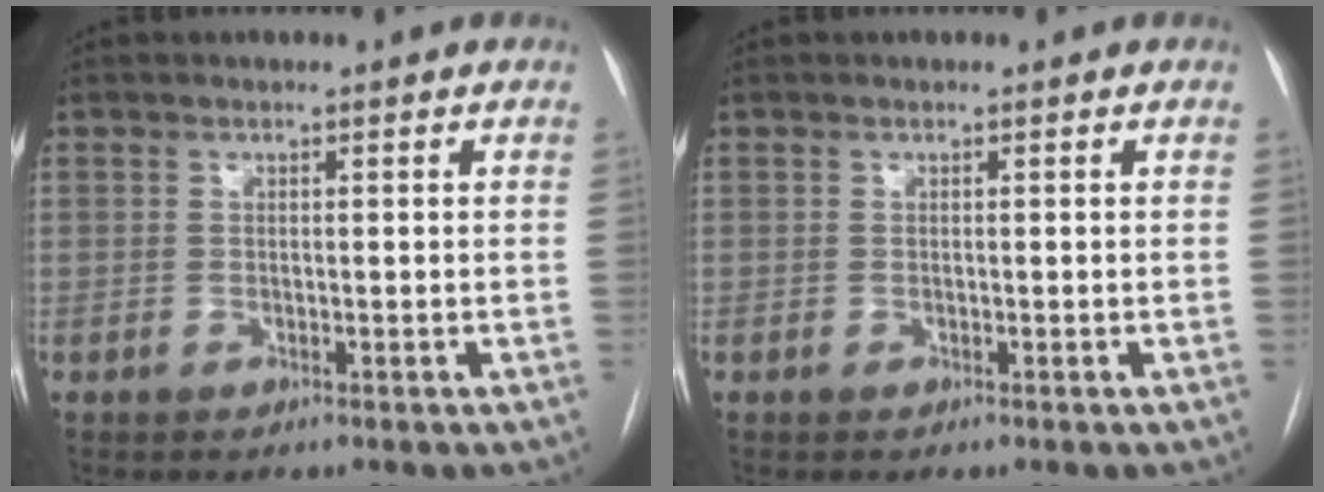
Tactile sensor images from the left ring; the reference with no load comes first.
{"total": 0.0}